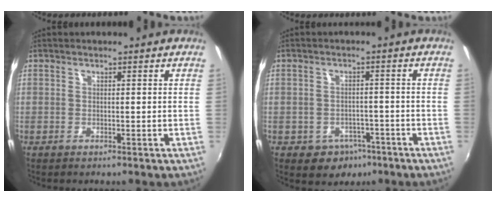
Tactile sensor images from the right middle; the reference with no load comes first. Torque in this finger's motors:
{"motor_torque": [0.27, -0.31, -0.01, 0.00]}